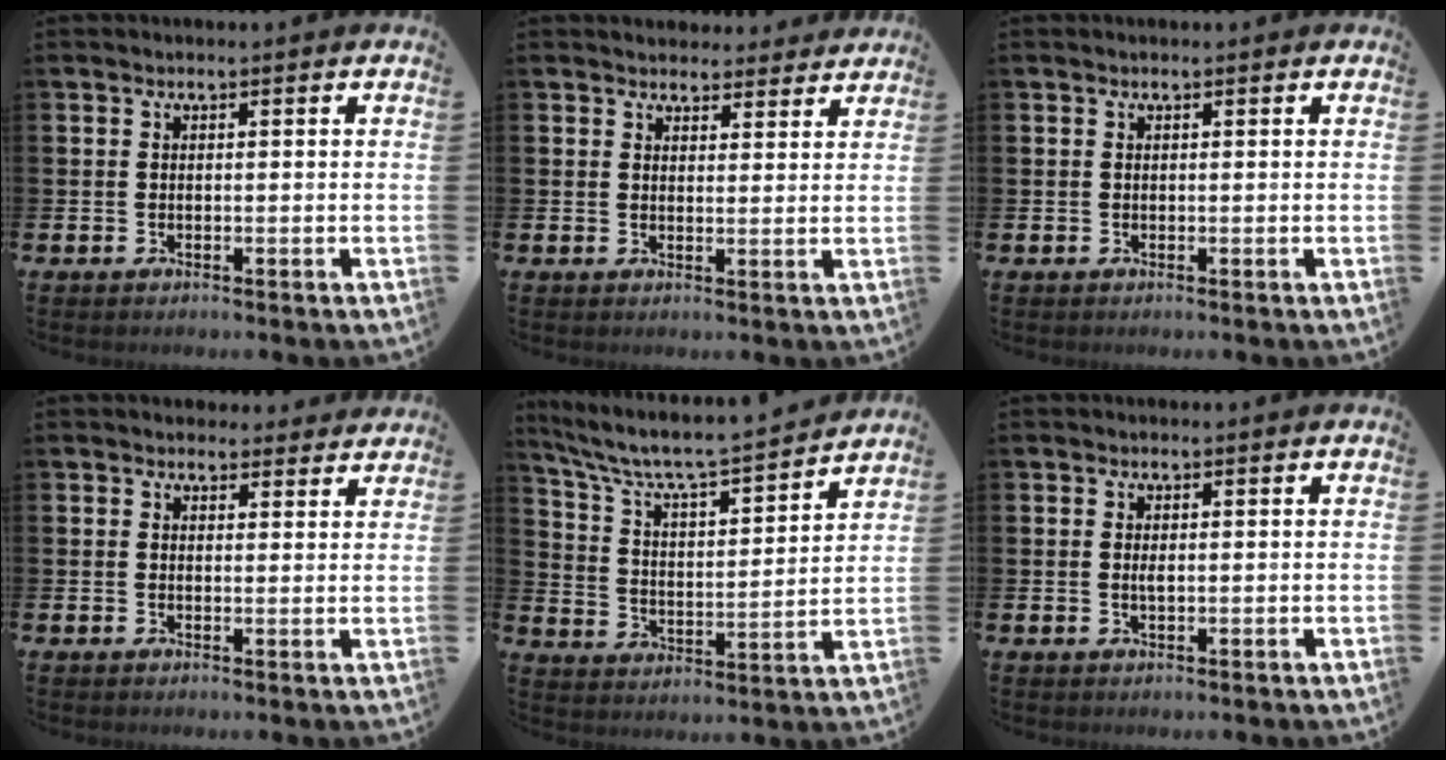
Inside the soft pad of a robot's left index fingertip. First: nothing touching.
{"total": 3.5, "force": [3.2, 1.2, -0.3], "torque": [0.007, -0.017, 0.058]}
{"total": 0.0}
{"total": 2.6, "force": [2.4, 1.1, -0.1], "torque": [0.015, -0.014, 0.041]}
{"total": 7.2, "force": [6.7, 0.8, 2.5], "torque": [-0.080, -0.054, 0.110]}
{"total": 0.9, "force": [0.2, 0.3, 0.9], "torque": [-0.016, 0.001, 0.002]}